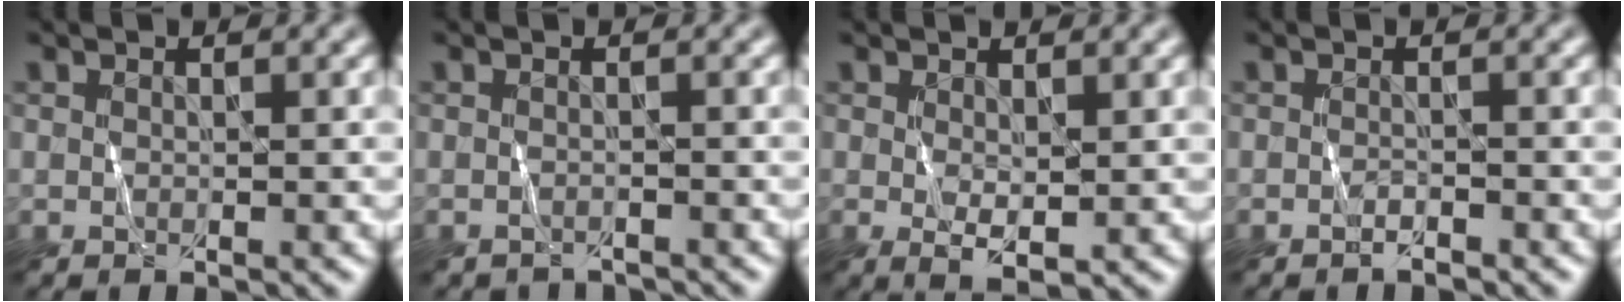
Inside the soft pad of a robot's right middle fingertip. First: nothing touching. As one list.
[{"total": 1.6, "force": [-1.6, 0.1, 0.0], "torque": [0.001, -0.008, -0.026]}, {"total": 1.7, "force": [0.3, 0.6, 1.5], "torque": [-0.033, -0.007, 0.010]}, {"total": 0.9, "force": [-0.8, 0.0, 0.3], "torque": [-0.007, -0.001, -0.014]}]